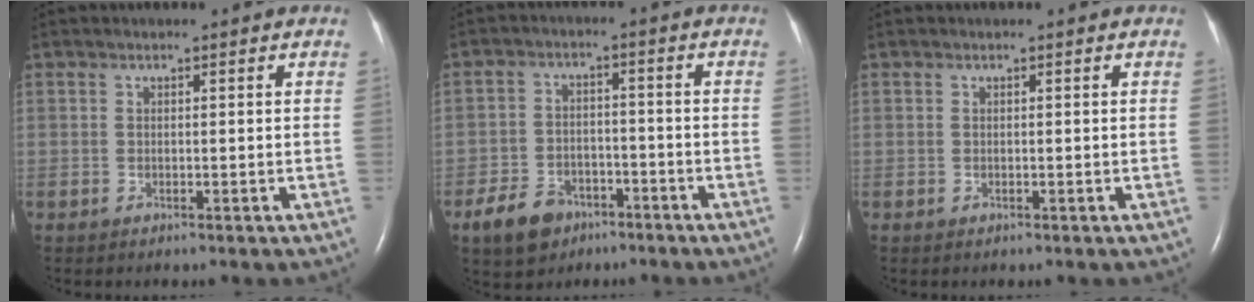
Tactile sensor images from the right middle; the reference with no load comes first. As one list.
[{"total": 7.0, "force": [-4.5, 4.6, 2.9], "torque": [-0.066, 0.003, -0.073]}, {"total": 0.0}]